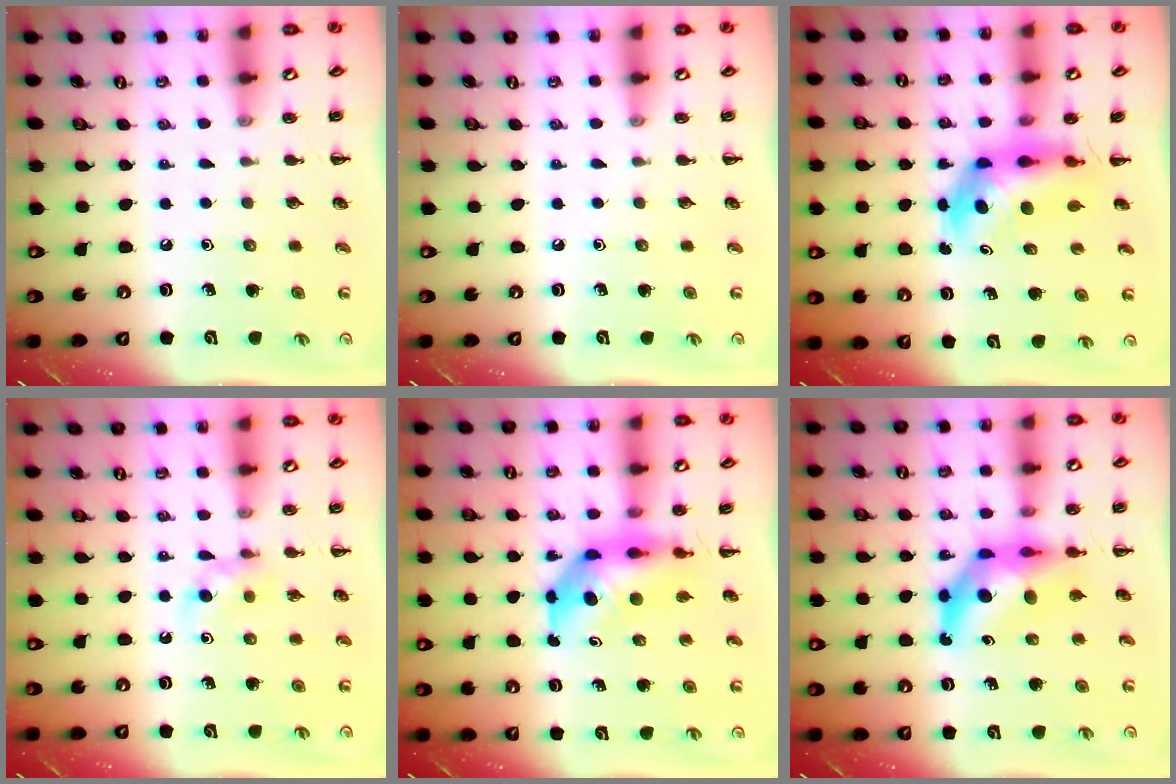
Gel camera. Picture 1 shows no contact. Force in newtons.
{"total": 0.0}
{"total": 6.2, "press": 5.9, "slide": 1.7}
{"total": 6.2, "press": 5.7, "slide": 2.3}
{"total": 6.9, "press": 6.6, "slide": 1.9}
{"total": 9.7, "press": 9.1, "slide": 3.3}